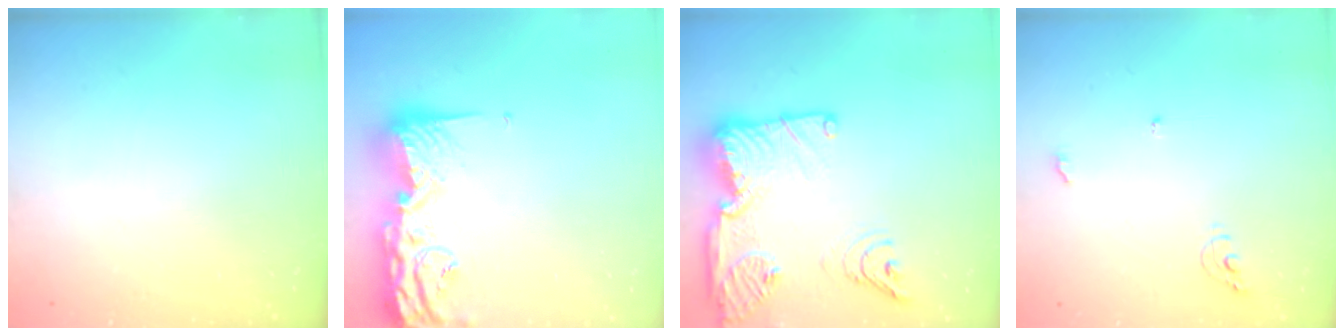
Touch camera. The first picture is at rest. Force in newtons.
{"total": 17.7, "press": 17.6, "slide": 0.9}
{"total": 27.4, "press": 26.4, "slide": 7.2}
{"total": 5.4, "press": 5.4, "slide": 0.4}